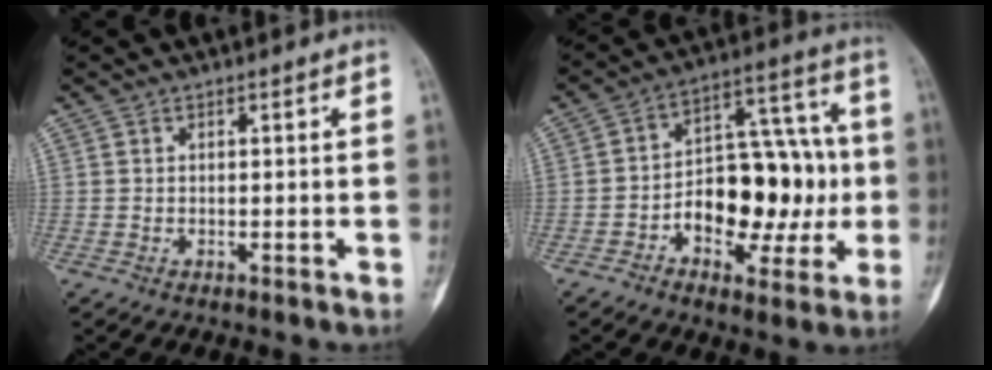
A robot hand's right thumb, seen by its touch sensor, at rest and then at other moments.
{"total": 17.7, "force": [-2.9, 10.6, 13.9], "torque": [-0.159, 0.049, -0.040]}